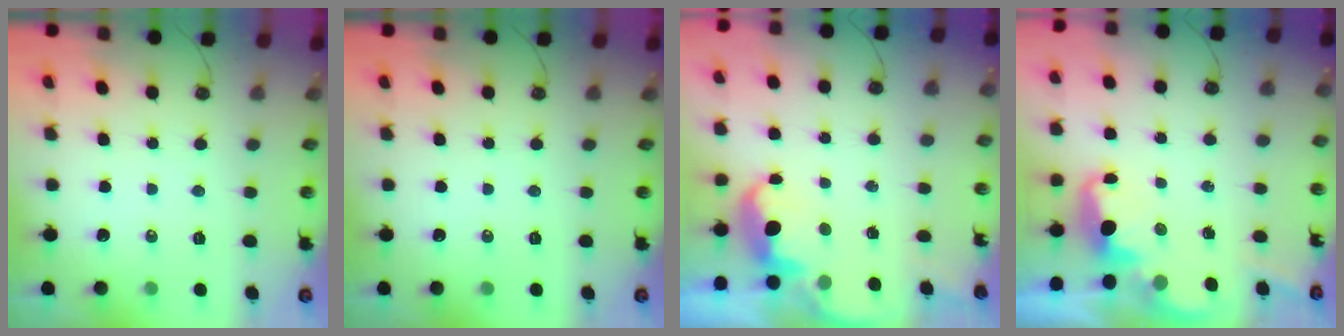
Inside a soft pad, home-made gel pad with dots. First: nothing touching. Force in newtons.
{"total": 0.0}
{"total": 3.8, "press": 3.6, "slide": 1.0}
{"total": 2.6, "press": 2.6, "slide": 0.5}